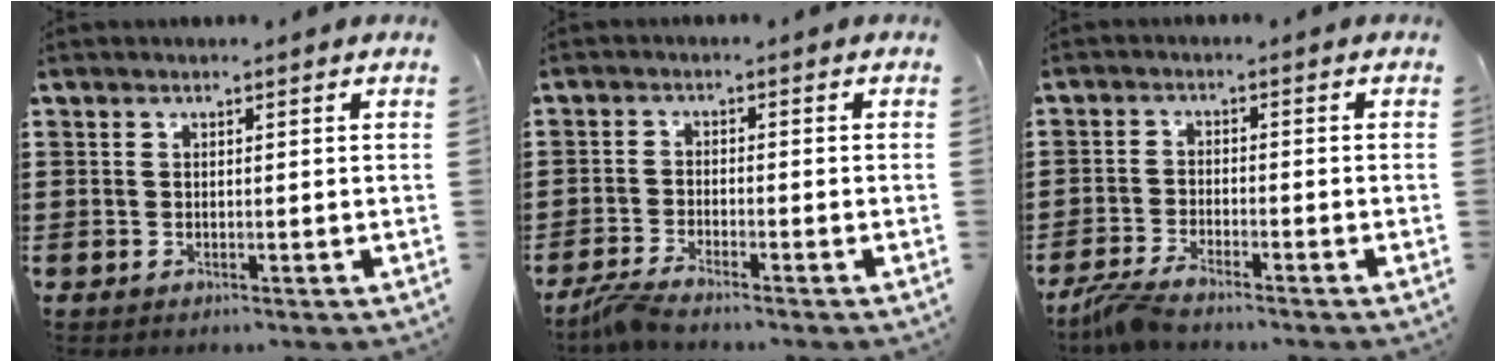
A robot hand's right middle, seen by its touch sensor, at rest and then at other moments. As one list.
[{"total": 2.9, "force": [-2.5, -0.2, 1.3], "torque": [-0.046, -0.011, -0.054]}, {"total": 3.6, "force": [-3.2, 0.0, 1.6], "torque": [-0.050, -0.011, -0.067]}]